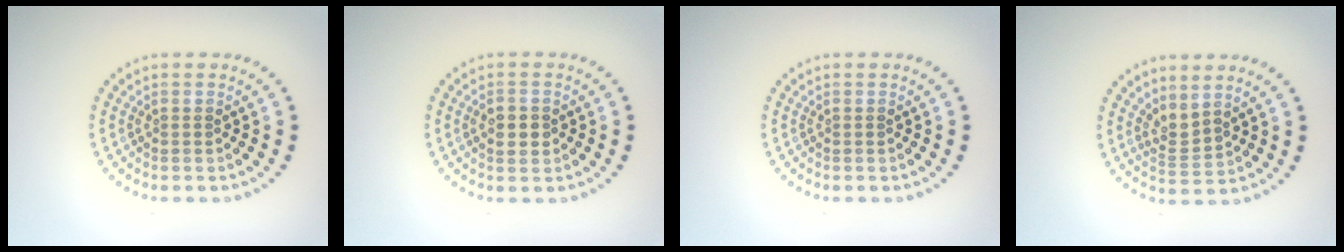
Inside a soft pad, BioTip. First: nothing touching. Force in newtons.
{"total": 2.4, "press": 2.4, "slide": 0.0}
{"total": 0.0}
{"total": 2.2, "press": 1.5, "slide": 1.6}